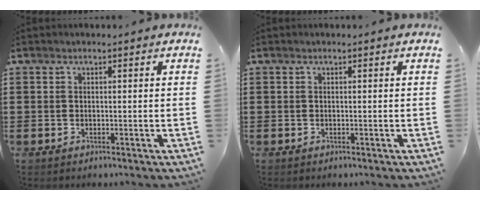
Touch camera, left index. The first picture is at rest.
{"total": 0.0}